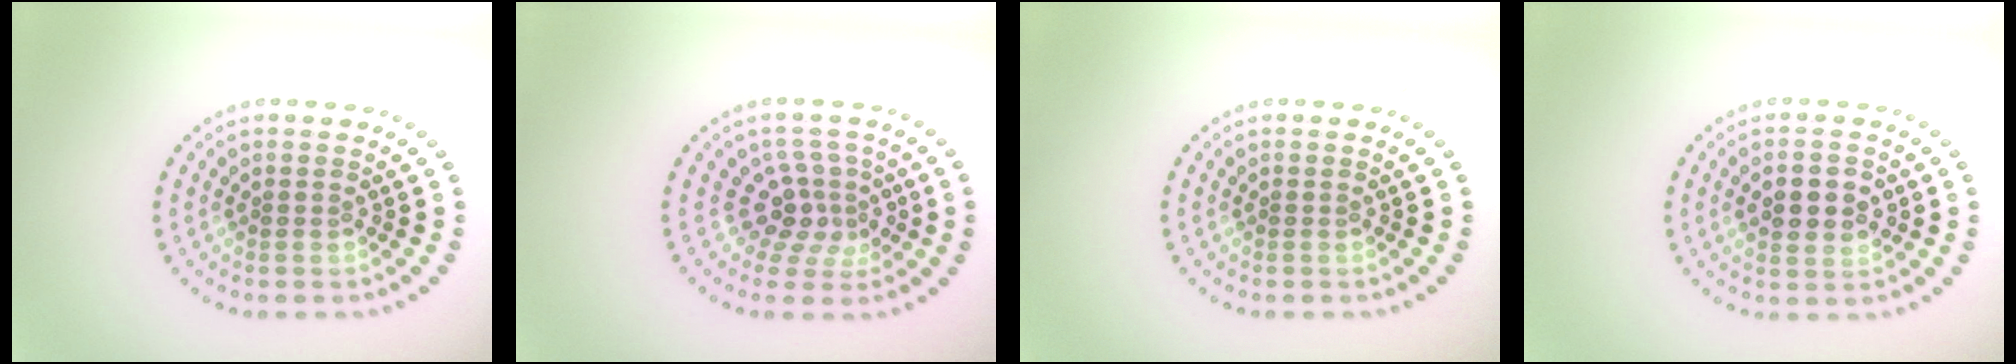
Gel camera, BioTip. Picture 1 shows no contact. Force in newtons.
{"total": 3.4, "press": 2.5, "slide": 2.2}
{"total": 0.0}
{"total": 4.3, "press": 4.3, "slide": 0.2}